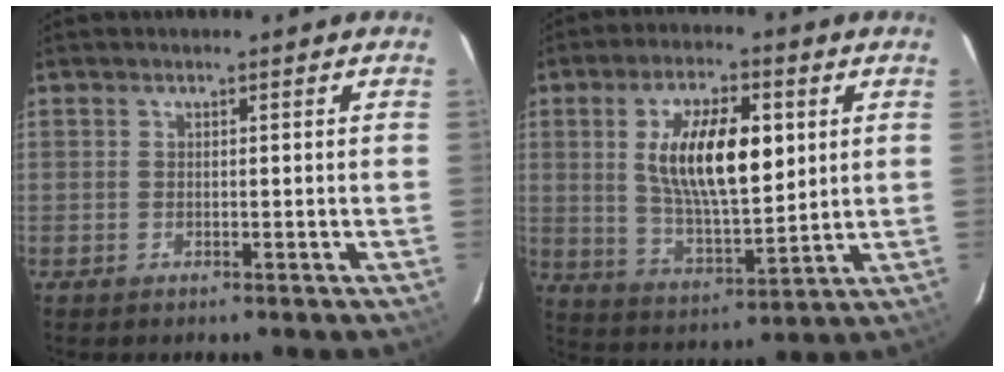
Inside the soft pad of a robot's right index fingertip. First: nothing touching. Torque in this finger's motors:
{"motor_torque": [0.59, 0.12, 0.60, 0.21]}